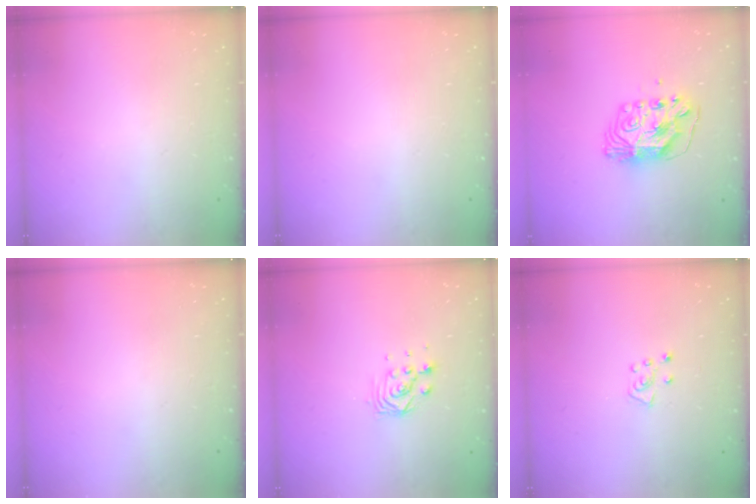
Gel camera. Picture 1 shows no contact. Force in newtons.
{"total": 0.0}
{"total": 9.6, "press": 9.6, "slide": 0.9}
{"total": 0.0}
{"total": 4.2, "press": 4.2, "slide": 0.3}
{"total": 5.3, "press": 5.3, "slide": 0.4}